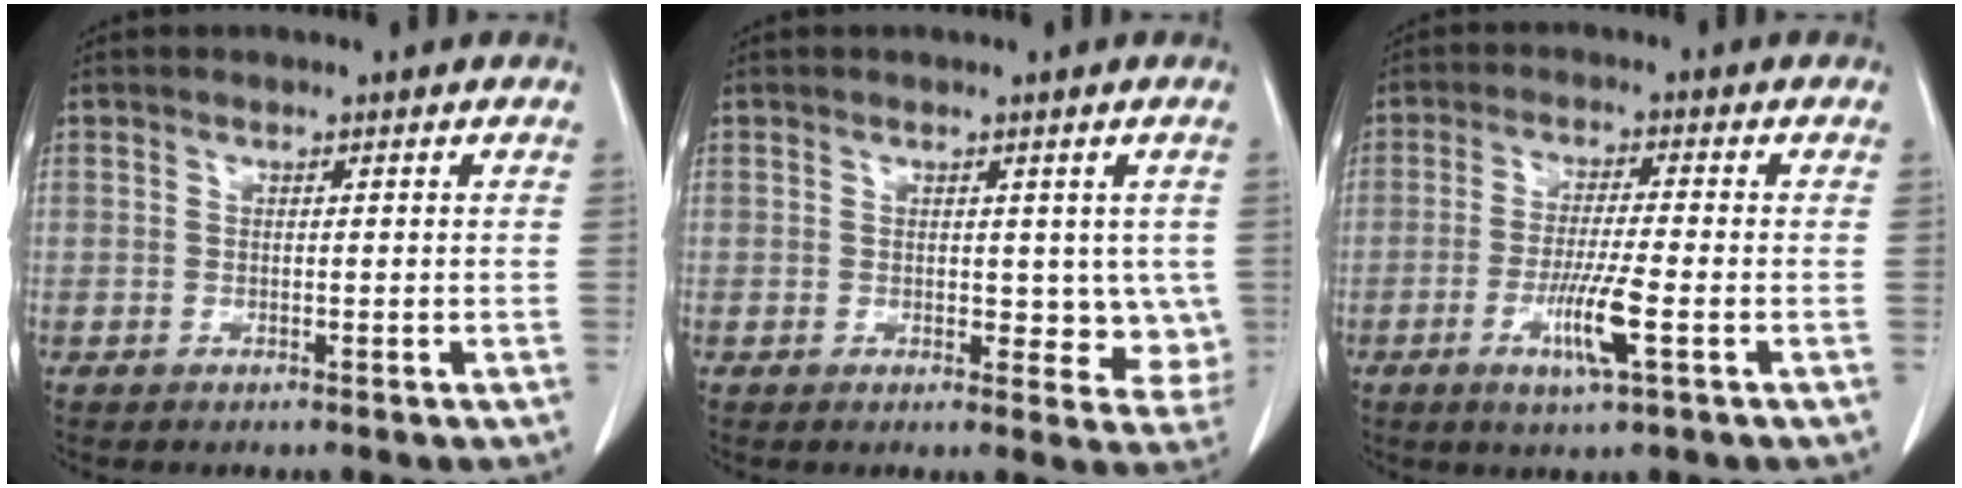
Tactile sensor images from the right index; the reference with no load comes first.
{"total": 5.4, "force": [0.6, 3.4, 4.1], "torque": [-0.024, -0.006, 0.011]}
{"total": 7.0, "force": [-2.6, 0.0, 6.5], "torque": [-0.124, -0.014, -0.047]}